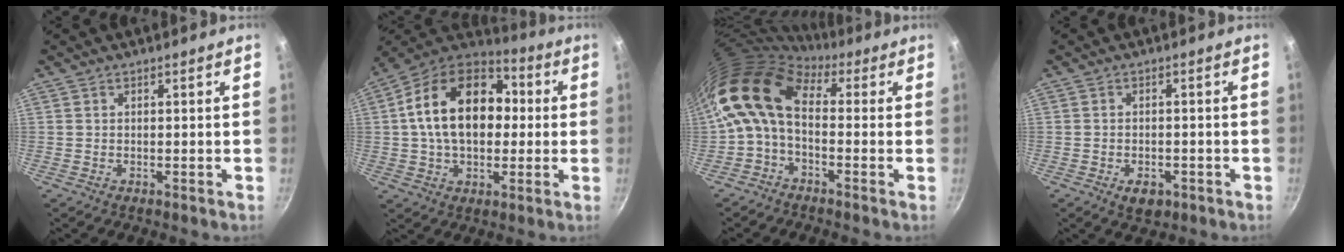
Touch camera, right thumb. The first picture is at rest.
{"total": 20.6, "force": [1.9, 13.9, 15.1], "torque": [-0.227, 0.034, 0.016]}
{"total": 11.9, "force": [0.5, 7.3, 9.4], "torque": [-0.177, 0.024, -0.011]}
{"total": 4.0, "force": [-1.8, 2.5, 2.5], "torque": [-0.034, 0.011, -0.019]}